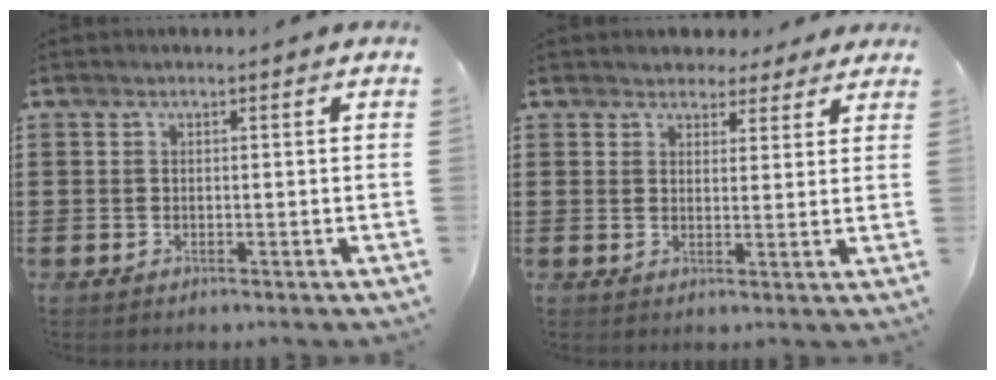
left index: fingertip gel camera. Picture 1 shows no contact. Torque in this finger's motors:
{"motor_torque": [2.14, 0.00, 0.47, 0.01]}